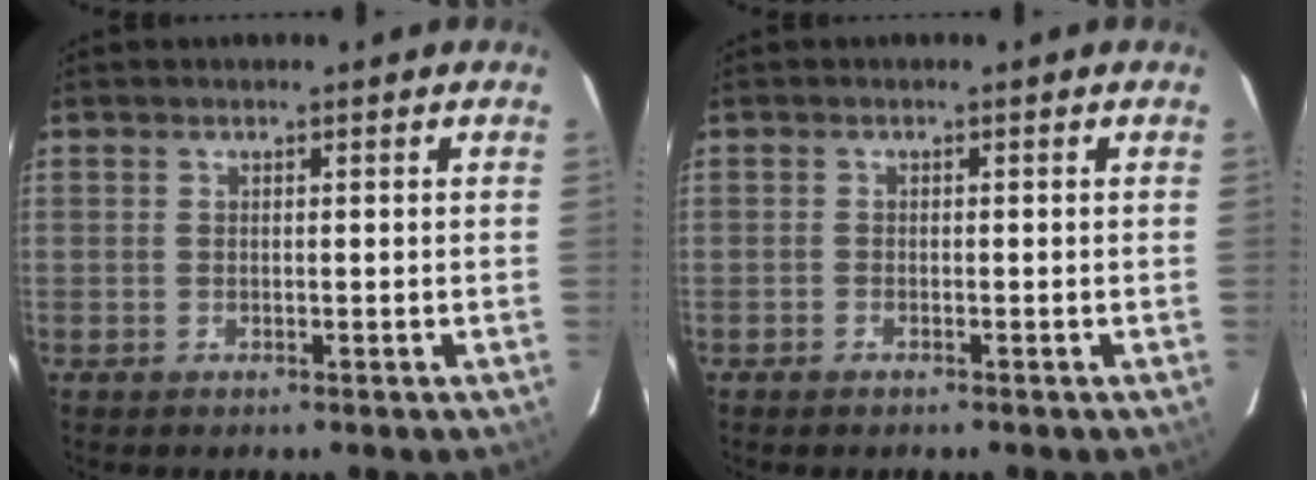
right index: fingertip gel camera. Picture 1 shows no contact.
{"total": 0.8, "force": [-0.6, 0.3, 0.3], "torque": [-0.007, 0.001, -0.014]}